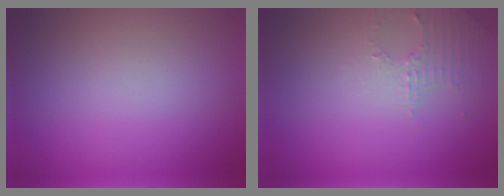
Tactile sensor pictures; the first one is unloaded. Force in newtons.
{"total": 2.2, "press": 2.1, "slide": 0.6}